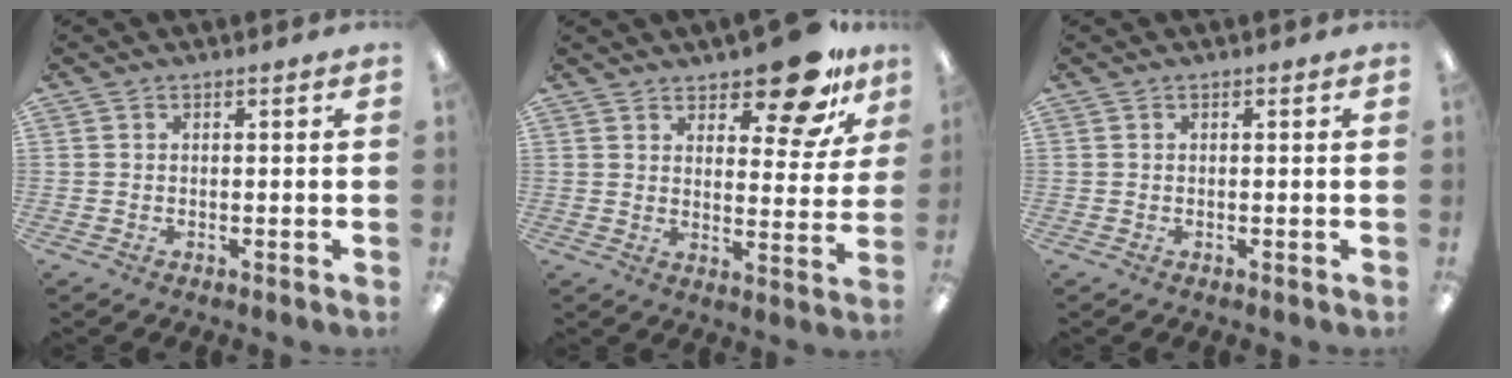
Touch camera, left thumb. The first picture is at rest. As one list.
[{"total": 13.4, "force": [10.1, 4.8, 7.3], "torque": [-0.091, -0.064, 0.173]}, {"total": 0.0}]